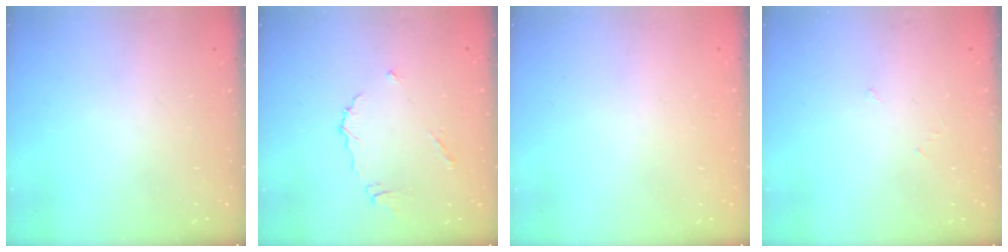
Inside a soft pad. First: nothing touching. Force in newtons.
{"total": 6.0, "press": 6.0, "slide": 0.4}
{"total": 1.8, "press": 1.7, "slide": 0.1}
{"total": 2.6, "press": 2.6, "slide": 0.3}